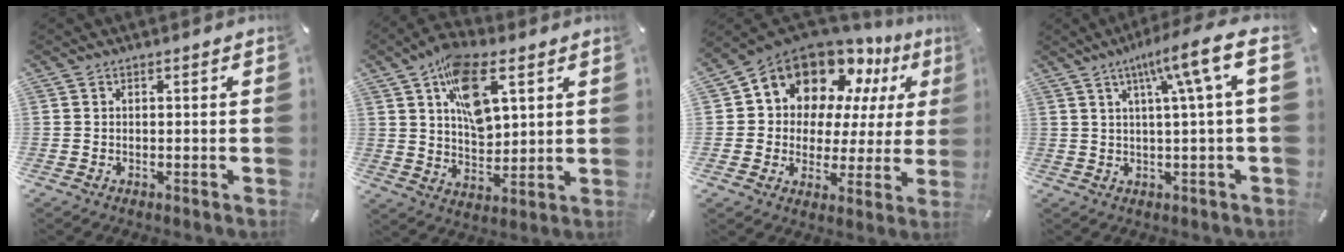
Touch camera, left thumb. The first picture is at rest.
{"total": 13.5, "force": [5.9, 7.6, 9.4], "torque": [-0.144, -0.012, 0.106]}
{"total": 14.1, "force": [10.3, 8.8, 3.9], "torque": [-0.089, -0.083, 0.191]}
{"total": 11.7, "force": [3.7, 0.8, 11.0], "torque": [-0.175, -0.019, 0.055]}